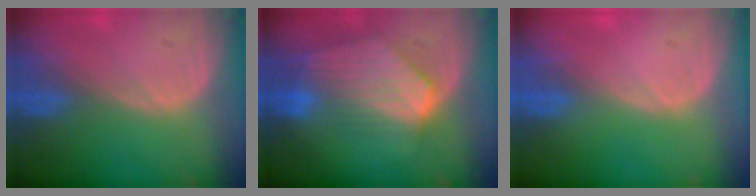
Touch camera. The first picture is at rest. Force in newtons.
{"total": 8.8, "press": 7.8, "slide": 4.0}
{"total": 0.0}